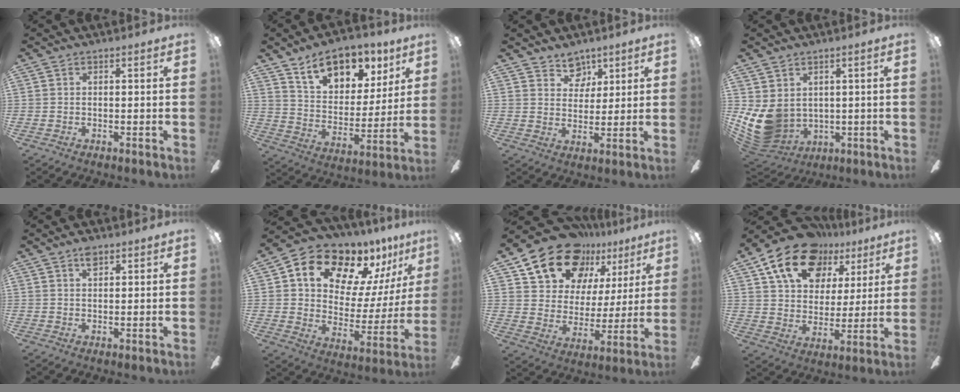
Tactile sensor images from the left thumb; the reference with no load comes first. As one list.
[{"total": 14.0, "force": [9.9, 7.7, 6.1], "torque": [-0.085, -0.062, 0.178]}, {"total": 6.5, "force": [4.7, 4.4, 1.0], "torque": [-0.011, -0.025, 0.086]}, {"total": 10.7, "force": [0.6, 8.7, 6.2], "torque": [-0.160, -0.016, 0.017]}, {"total": 2.9, "force": [1.8, 1.4, 1.7], "torque": [-0.023, -0.003, 0.029]}, {"total": 16.0, "force": [12.6, 7.9, 6.1], "torque": [-0.111, -0.099, 0.217]}, {"total": 18.6, "force": [12.9, 11.2, 7.3], "torque": [-0.141, -0.077, 0.236]}, {"total": 18.9, "force": [11.3, 12.2, 9.0], "torque": [-0.166, -0.049, 0.207]}]